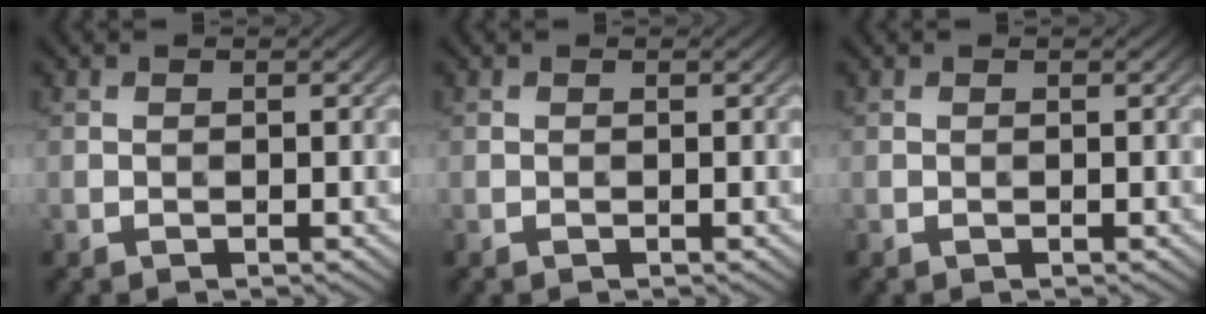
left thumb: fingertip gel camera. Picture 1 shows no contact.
{"total": 0.0}
{"total": 0.0}